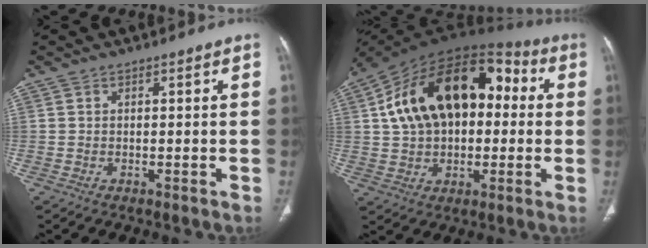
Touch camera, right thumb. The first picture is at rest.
{"total": 24.0, "force": [3.5, 15.0, 18.4], "torque": [-0.285, 0.039, 0.050]}